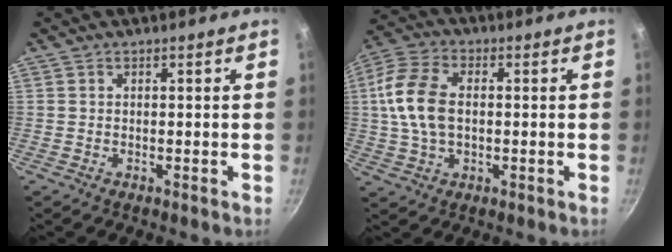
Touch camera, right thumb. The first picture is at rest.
{"total": 11.9, "force": [0.6, 7.5, 9.2], "torque": [-0.180, 0.019, 0.002]}